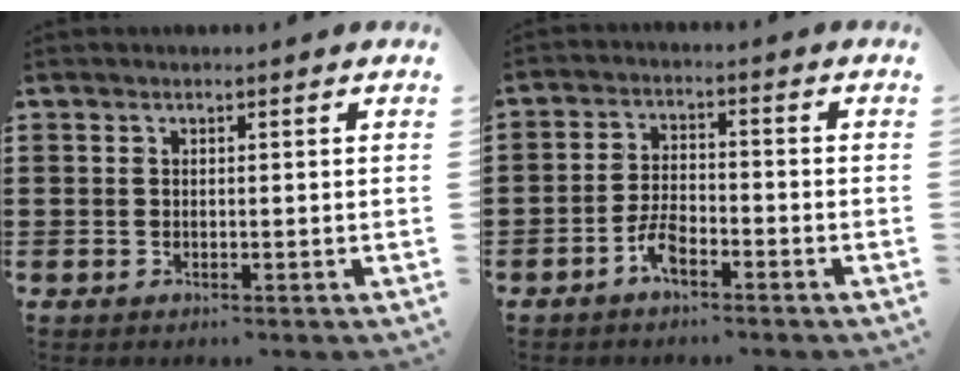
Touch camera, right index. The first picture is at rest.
{"total": 4.2, "force": [-2.8, 1.6, 2.7], "torque": [-0.069, 0.002, -0.058]}